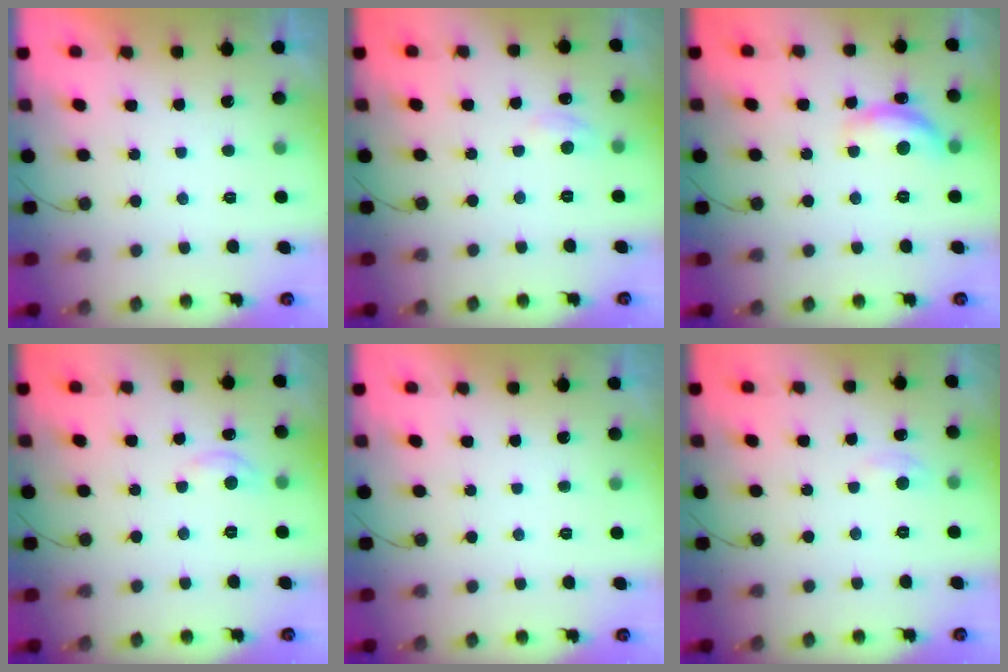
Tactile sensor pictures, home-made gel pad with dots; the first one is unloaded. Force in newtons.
{"total": 5.7, "press": 5.7, "slide": 0.9}
{"total": 12.3, "press": 12.3, "slide": 0.8}
{"total": 2.9, "press": 2.8, "slide": 0.4}
{"total": 0.0}
{"total": 2.5, "press": 2.4, "slide": 0.3}